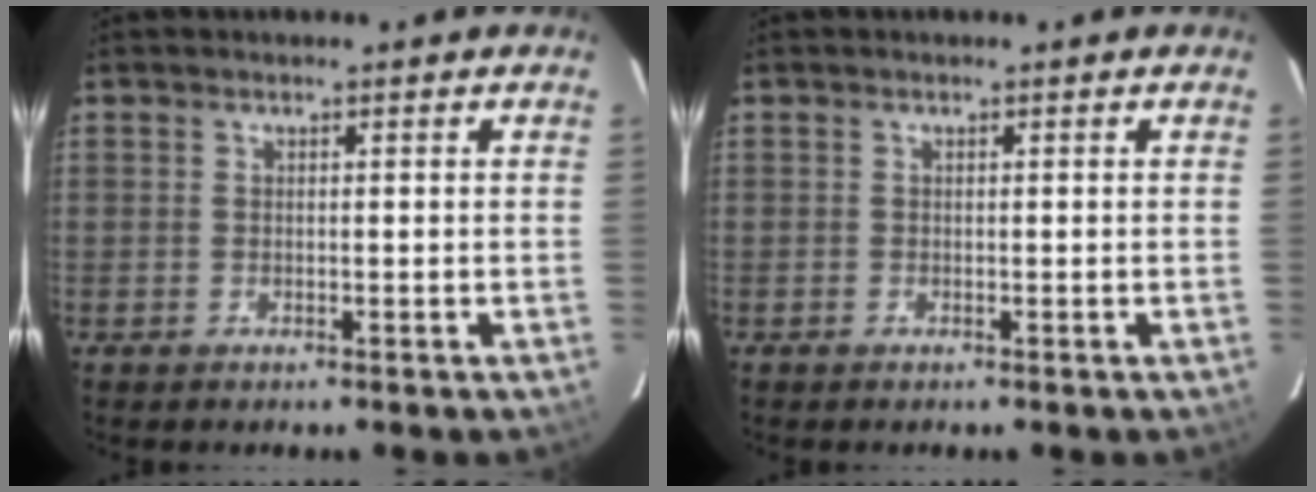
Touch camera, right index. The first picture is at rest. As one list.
[{"total": 0.0}]